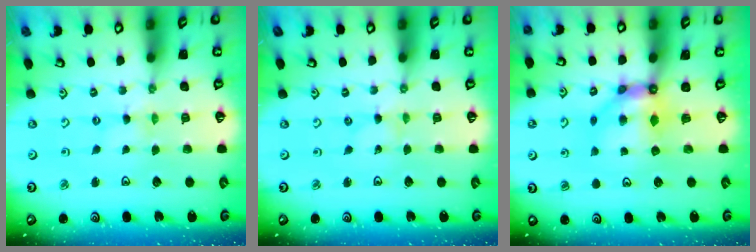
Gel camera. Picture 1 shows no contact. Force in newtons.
{"total": 0.0}
{"total": 7.3, "press": 7.3, "slide": 0.5}